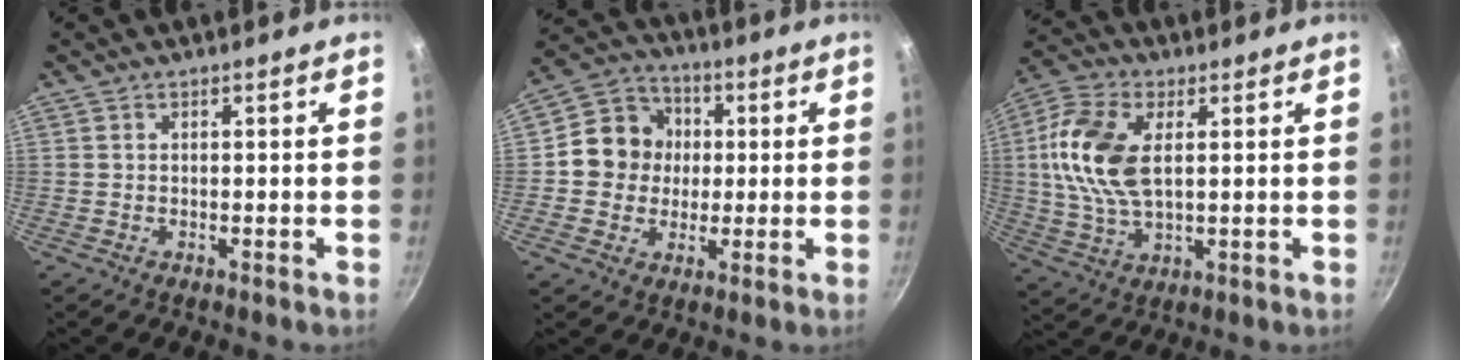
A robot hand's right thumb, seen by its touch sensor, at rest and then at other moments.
{"total": 10.7, "force": [0.5, 9.9, 4.0], "torque": [-0.029, 0.019, -0.008]}
{"total": 14.0, "force": [2.4, 7.6, 11.5], "torque": [-0.228, 0.004, 0.041]}